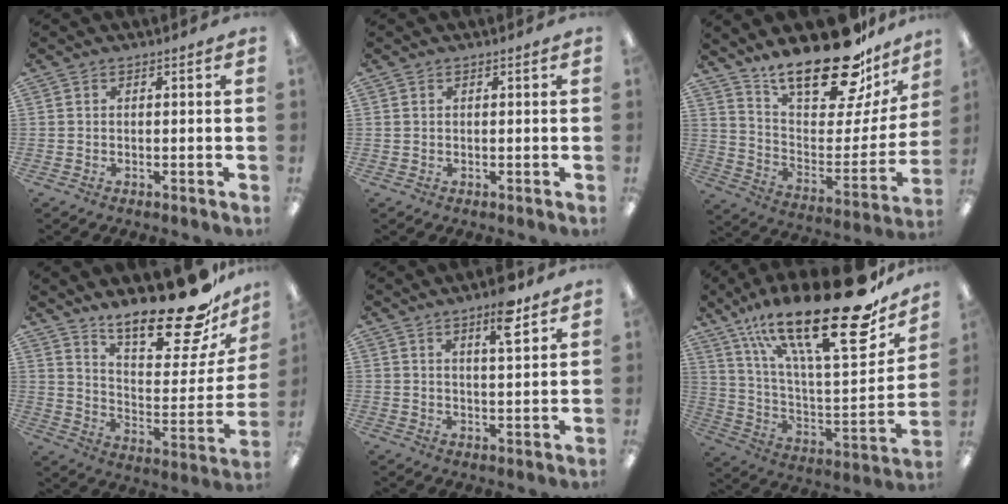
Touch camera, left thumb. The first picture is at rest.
{"total": 0.5, "force": [0.2, 0.5, 0.1], "torque": [-0.004, 0.004, 0.003]}
{"total": 25.0, "force": [19.7, 8.2, 13.1], "torque": [-0.193, -0.139, 0.335]}
{"total": 22.1, "force": [17.9, 6.0, 11.5], "torque": [-0.163, -0.137, 0.296]}
{"total": 7.9, "force": [5.1, 1.9, 5.8], "torque": [-0.085, -0.021, 0.080]}
{"total": 28.8, "force": [18.7, 7.4, 20.6], "torque": [-0.332, -0.123, 0.305]}